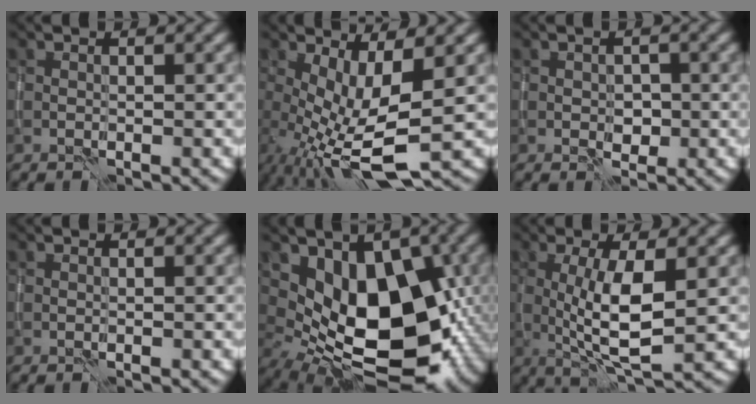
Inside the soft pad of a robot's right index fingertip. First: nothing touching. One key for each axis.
{"total": 7.3, "fx": -0.7, "fy": 2.4, "fz": 6.9, "tx": -0.139, "ty": -0.012, "tz": -0.008}
{"total": 1.6, "fx": -0.3, "fy": 1.2, "fz": 1.0, "tx": -0.017, "ty": -0.005, "tz": -0.002}
{"total": 0.0}
{"total": 11.9, "fx": 0.3, "fy": 7.3, "fz": 9.4, "tx": -0.125, "ty": -0.015, "tz": 0.010}
{"total": 6.1, "fx": 0.2, "fy": 1.6, "fz": 5.9, "tx": -0.111, "ty": -0.008, "tz": 0.007}